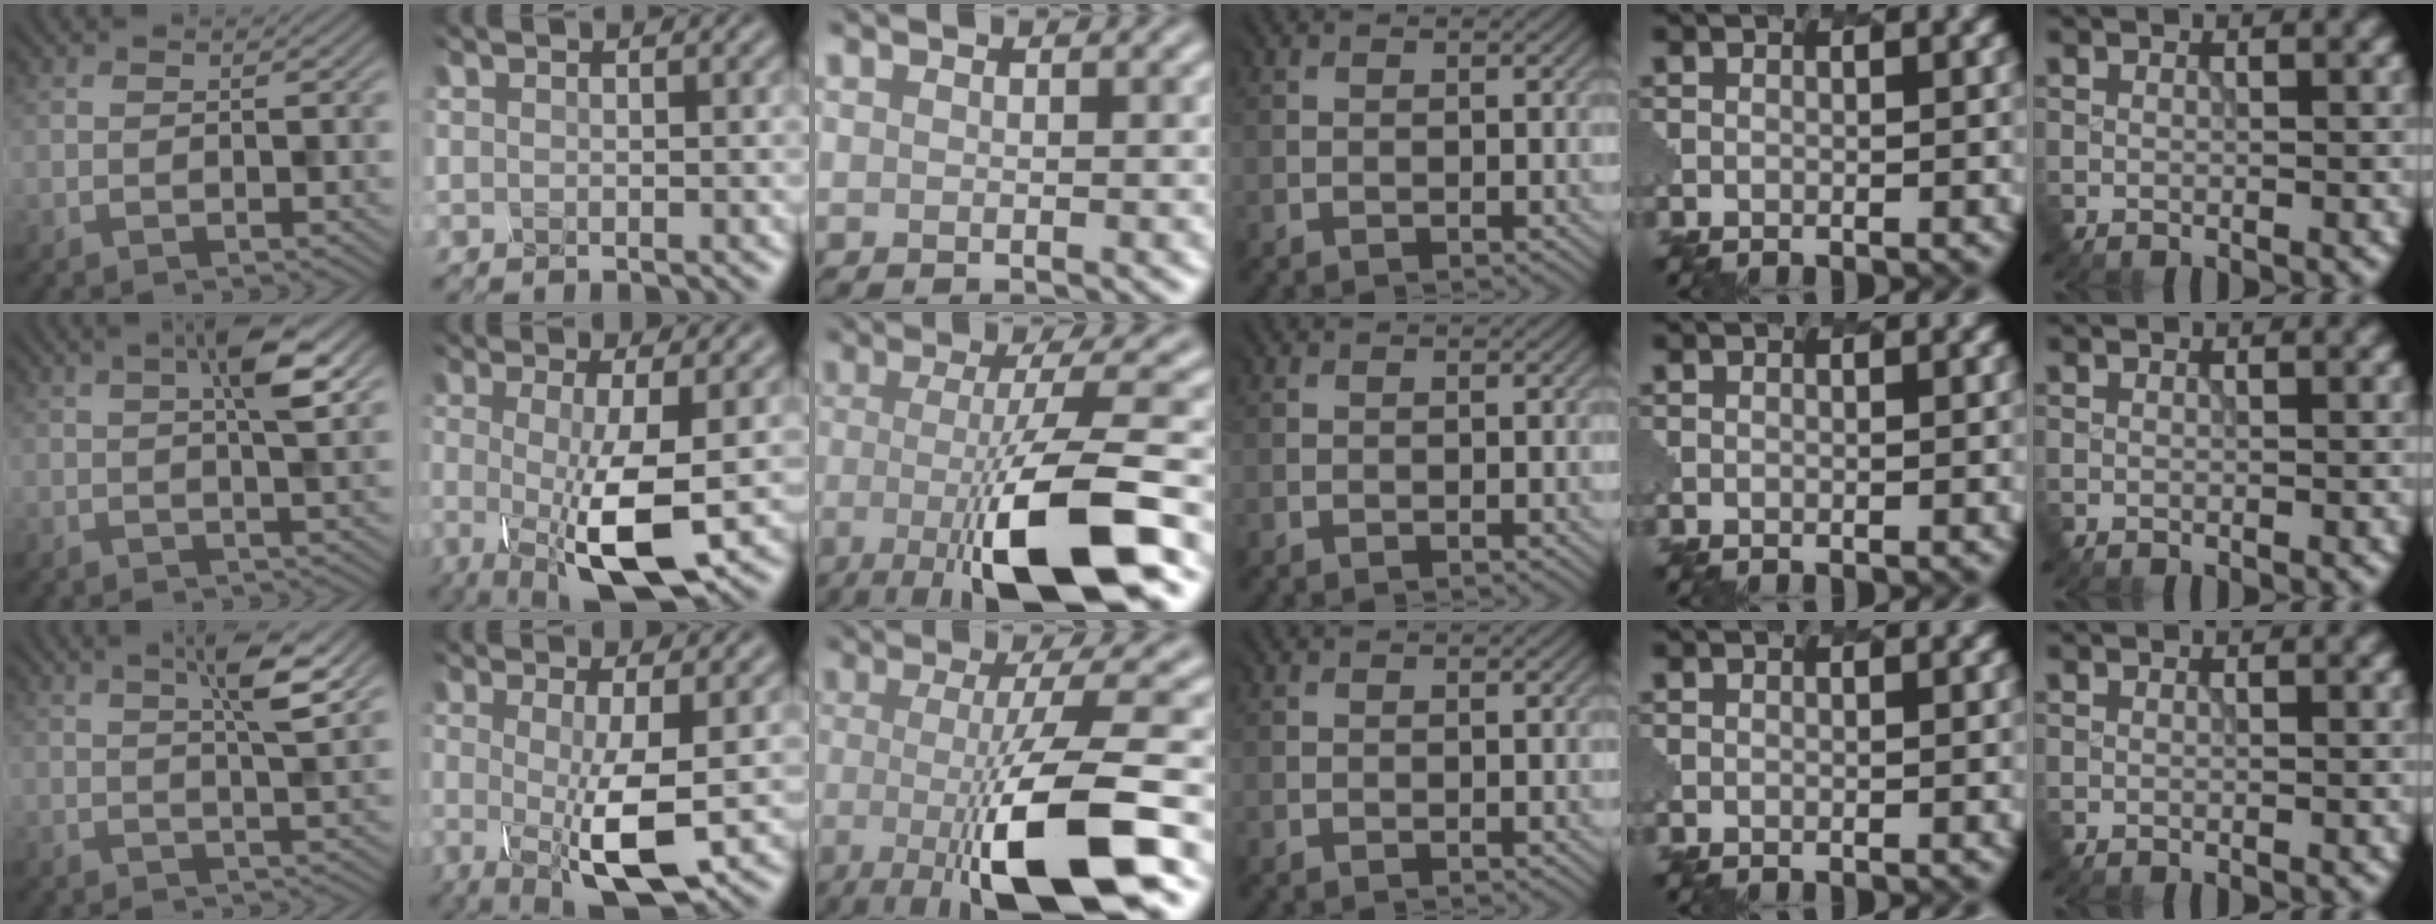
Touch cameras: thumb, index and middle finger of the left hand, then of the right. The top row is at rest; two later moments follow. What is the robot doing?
{"motion": "disassemble", "object": "battery cover"}